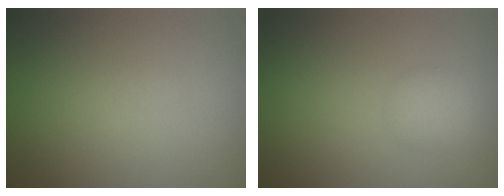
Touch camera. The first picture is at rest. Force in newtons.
{"total": 2.0, "press": 2.0, "slide": 0.1}